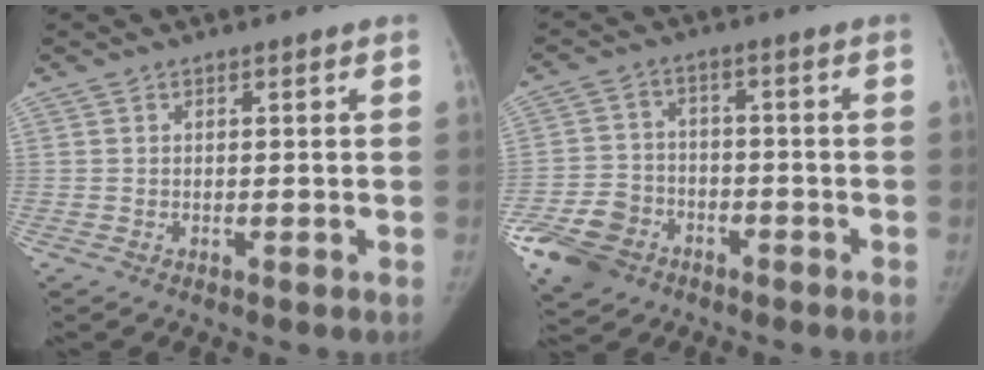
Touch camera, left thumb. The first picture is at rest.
{"total": 10.8, "force": [-5.7, 8.1, 4.2], "torque": [-0.080, 0.027, -0.100]}